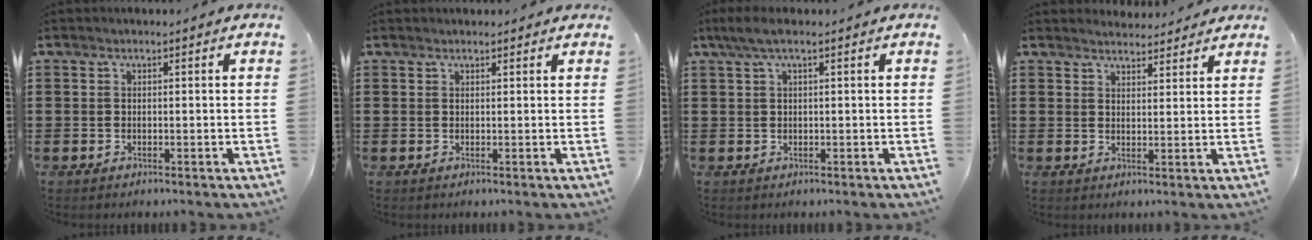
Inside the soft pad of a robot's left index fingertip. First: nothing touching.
{"total": 0.8, "force": [0.7, 0.2, 0.1], "torque": [-0.004, 0.002, 0.014]}
{"total": 2.4, "force": [0.7, 0.4, 2.3], "torque": [-0.051, -0.002, 0.009]}
{"total": 2.9, "force": [2.9, 0.5, 0.1], "torque": [-0.009, -0.005, 0.054]}